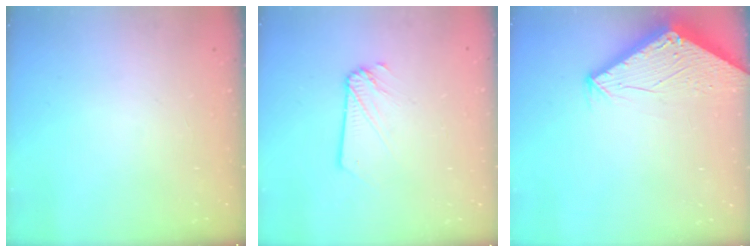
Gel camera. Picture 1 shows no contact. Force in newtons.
{"total": 2.1, "press": 2.1, "slide": 0.3}
{"total": 2.8, "press": 2.8, "slide": 0.1}